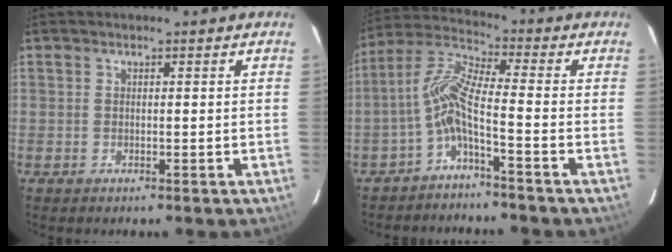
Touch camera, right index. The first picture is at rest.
{"total": 6.7, "force": [-3.0, -0.2, 6.0], "torque": [-0.130, 0.019, -0.067]}